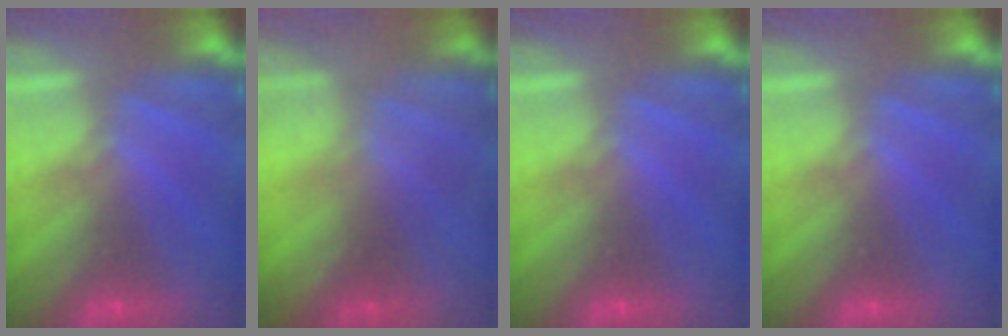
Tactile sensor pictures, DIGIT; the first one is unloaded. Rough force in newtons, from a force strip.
{"total": 1.5}
{"total": 0.0}
{"total": 0.0}